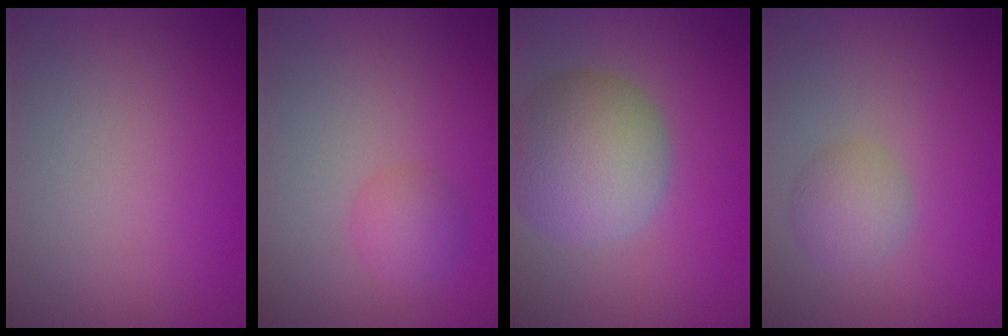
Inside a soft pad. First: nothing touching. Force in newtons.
{"total": 1.8, "press": 1.8, "slide": 0.1}
{"total": 8.0, "press": 8.0, "slide": 0.5}
{"total": 2.5, "press": 2.5, "slide": 0.1}